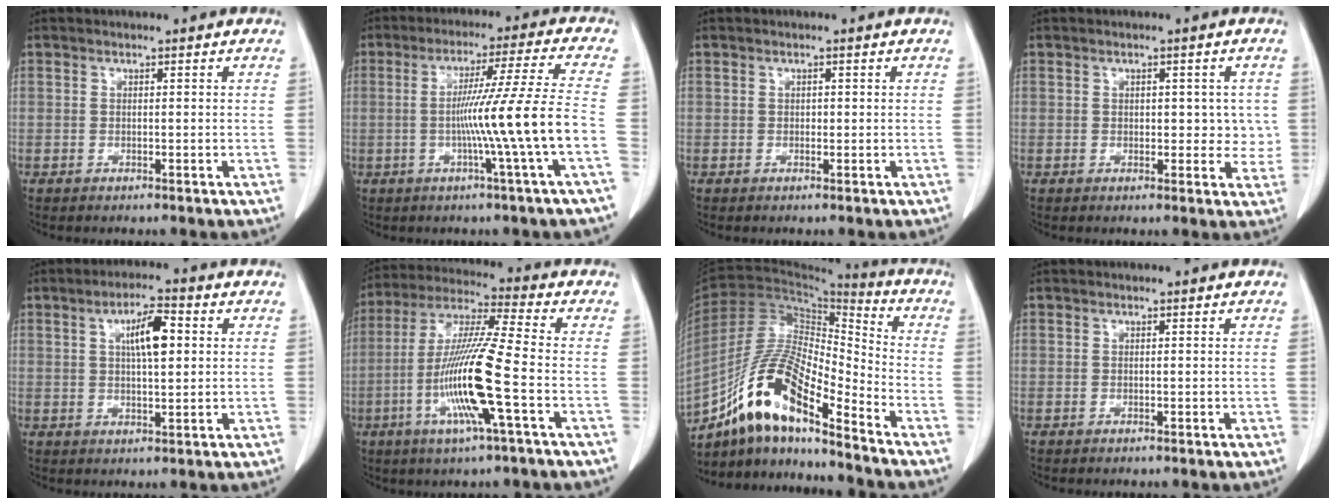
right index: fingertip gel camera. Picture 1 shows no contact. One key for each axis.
{"total": 12.3, "fx": -2.9, "fy": -3.1, "fz": 11.5, "tx": -0.192, "ty": 0.001, "tz": -0.046}
{"total": 0.5, "fx": 0.0, "fy": 0.5, "fz": 0.3, "tx": -0.002, "ty": 0.002, "tz": 0.000}
{"total": 4.5, "fx": 0.4, "fy": 2.6, "fz": 3.6, "tx": -0.029, "ty": 0.004, "tz": 0.006}
{"total": 6.5, "fx": 1.7, "fy": 1.6, "fz": 6.1, "tx": -0.105, "ty": 0.008, "tz": 0.030}
{"total": 14.4, "fx": -4.1, "fy": -0.3, "fz": 13.8, "tx": -0.281, "ty": -0.008, "tz": -0.086}
{"total": 15.4, "fx": -10.8, "fy": 3.1, "fz": 10.5, "tx": -0.205, "ty": 0.015, "tz": -0.195}
{"total": 0.0}